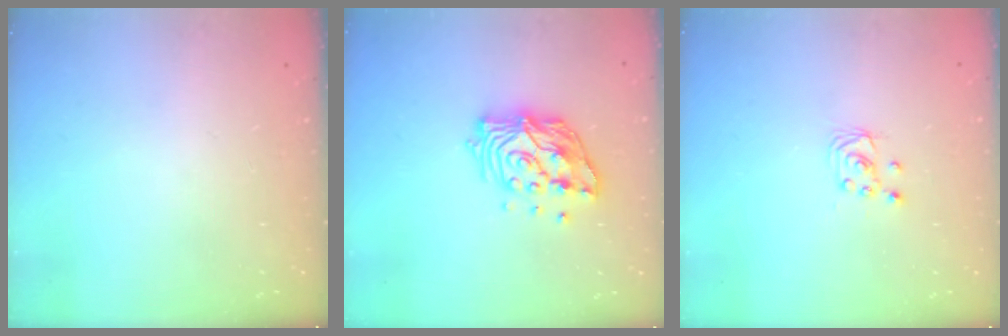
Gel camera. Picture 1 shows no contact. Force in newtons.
{"total": 15.1, "press": 15.0, "slide": 1.4}
{"total": 2.4, "press": 2.4, "slide": 0.2}